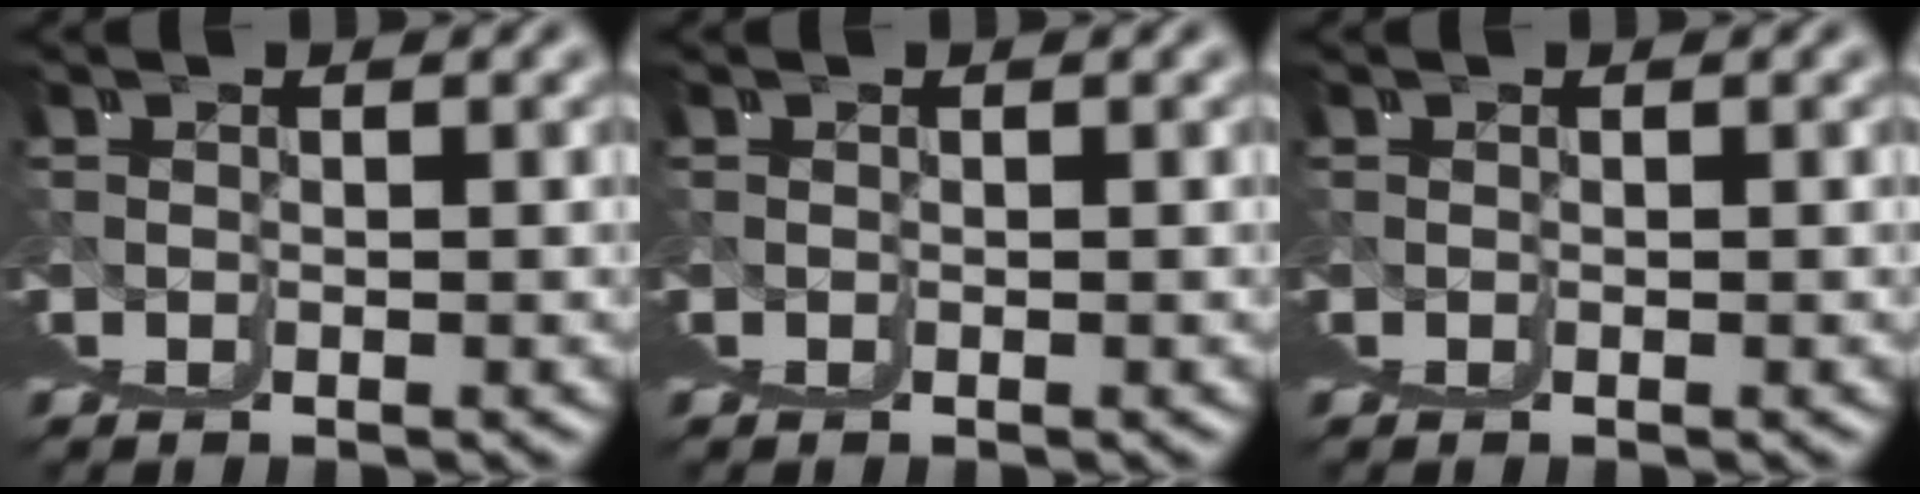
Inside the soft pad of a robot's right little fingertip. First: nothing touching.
{"total": 0.0}
{"total": 0.0}